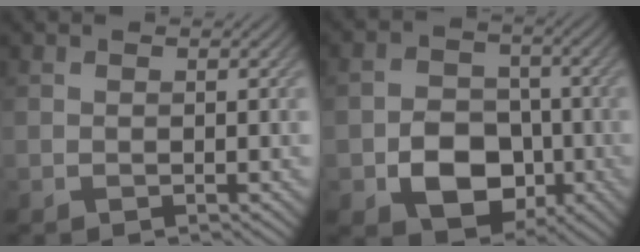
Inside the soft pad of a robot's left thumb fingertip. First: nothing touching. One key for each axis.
{"total": 8.1, "fx": -2.8, "fy": 6.0, "fz": 4.6, "tx": -0.082, "ty": -0.012, "tz": -0.055}